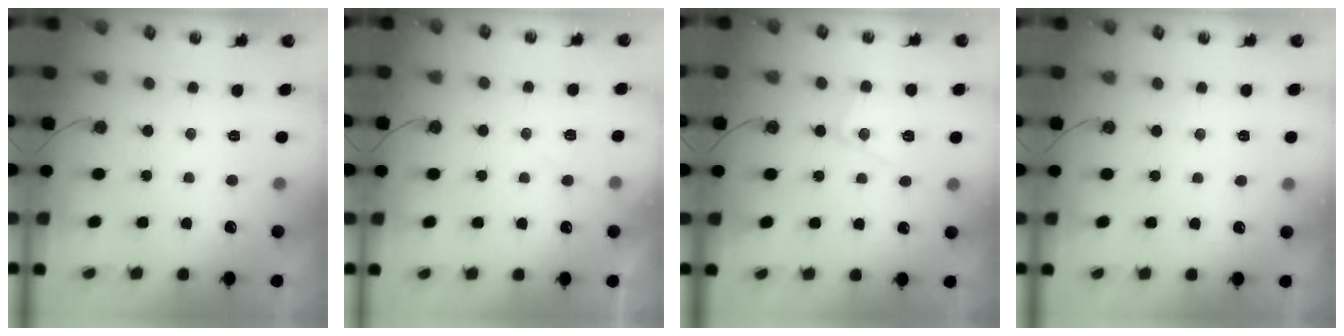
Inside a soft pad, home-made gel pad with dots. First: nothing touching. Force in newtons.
{"total": 5.4, "press": 5.3, "slide": 0.8}
{"total": 9.1, "press": 9.0, "slide": 0.6}
{"total": 2.2, "press": 2.2, "slide": 0.4}